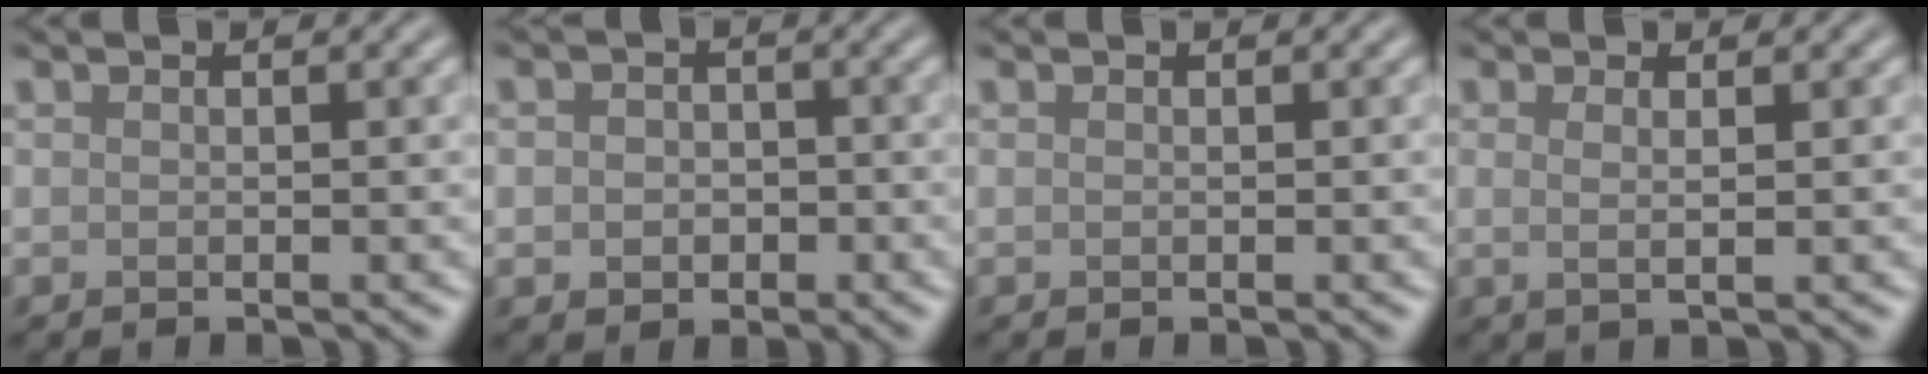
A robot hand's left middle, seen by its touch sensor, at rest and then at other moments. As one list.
[{"total": 2.6, "force": [-0.4, 2.1, 1.4], "torque": [-0.008, -0.005, -0.012]}, {"total": 0.0}, {"total": 1.5, "force": [0.4, 0.4, 1.4], "torque": [-0.023, -0.001, 0.001]}]